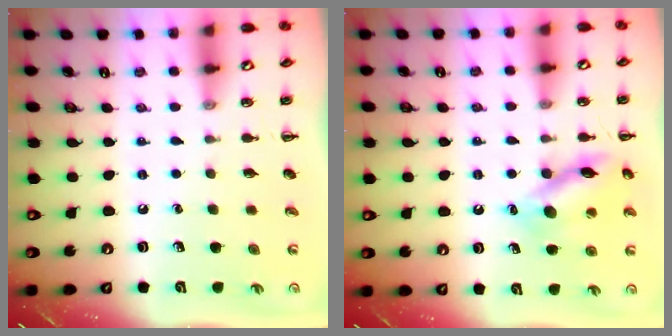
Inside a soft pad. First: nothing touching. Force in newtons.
{"total": 13.4, "press": 13.4, "slide": 0.9}